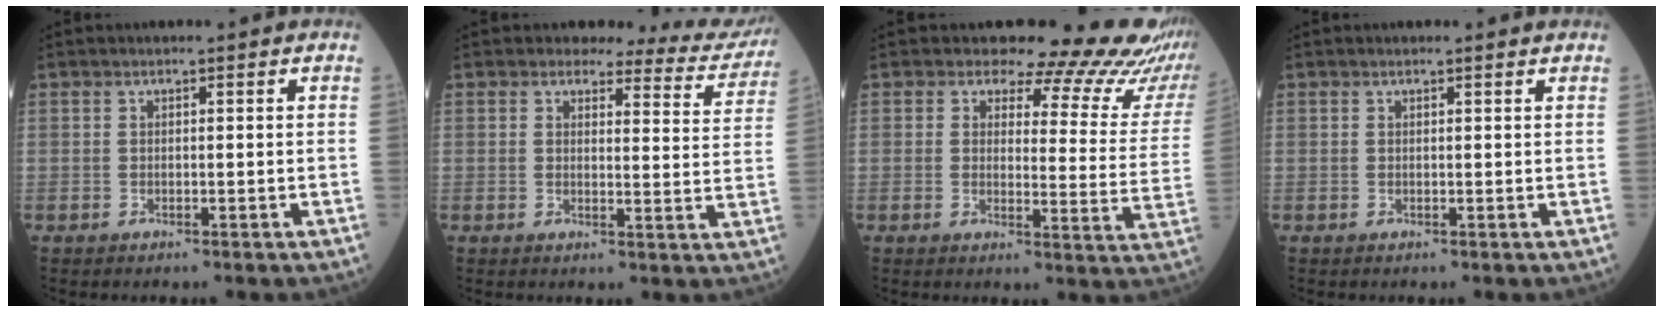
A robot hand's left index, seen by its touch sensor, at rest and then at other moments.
{"total": 11.1, "force": [10.7, 2.7, 1.3], "torque": [0.014, -0.051, 0.090]}
{"total": 15.6, "force": [14.9, 3.6, 2.8], "torque": [-0.001, -0.098, 0.128]}
{"total": 0.9, "force": [0.9, -0.1, 0.1], "torque": [-0.011, -0.004, 0.009]}